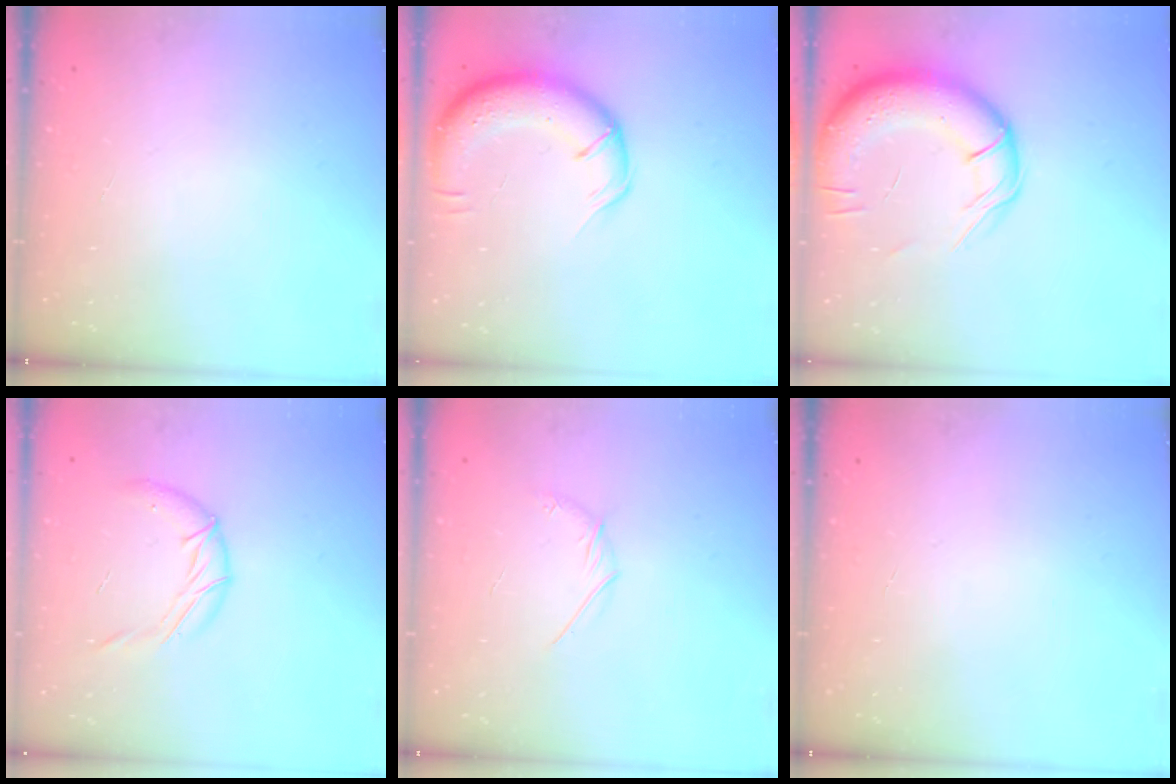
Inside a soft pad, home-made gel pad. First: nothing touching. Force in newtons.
{"total": 14.0, "press": 13.7, "slide": 2.9}
{"total": 18.1, "press": 17.7, "slide": 3.6}
{"total": 9.5, "press": 9.4, "slide": 1.1}
{"total": 3.3, "press": 3.2, "slide": 0.7}
{"total": 0.0}